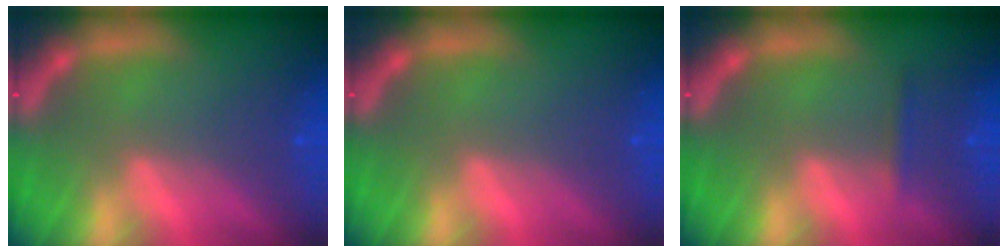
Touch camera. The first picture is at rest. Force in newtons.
{"total": 0.0}
{"total": 0.9}